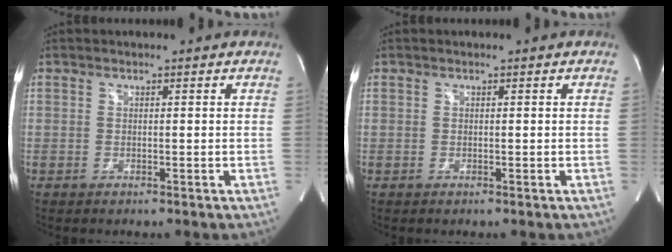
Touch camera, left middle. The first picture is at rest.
{"total": 0.0}